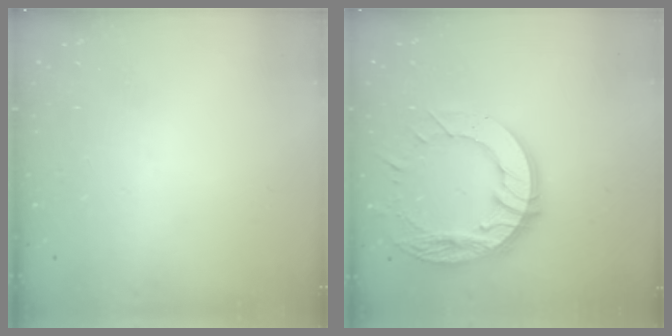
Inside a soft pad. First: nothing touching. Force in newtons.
{"total": 15.9, "press": 15.8, "slide": 1.5}